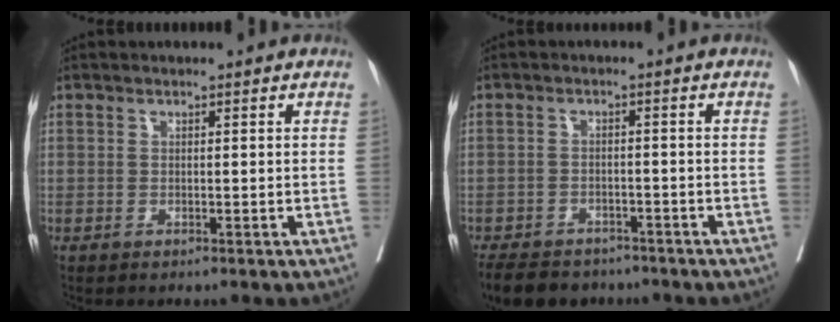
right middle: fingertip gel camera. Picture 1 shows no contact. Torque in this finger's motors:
{"motor_torque": [0.09, -0.07, 0.07, 0.04]}